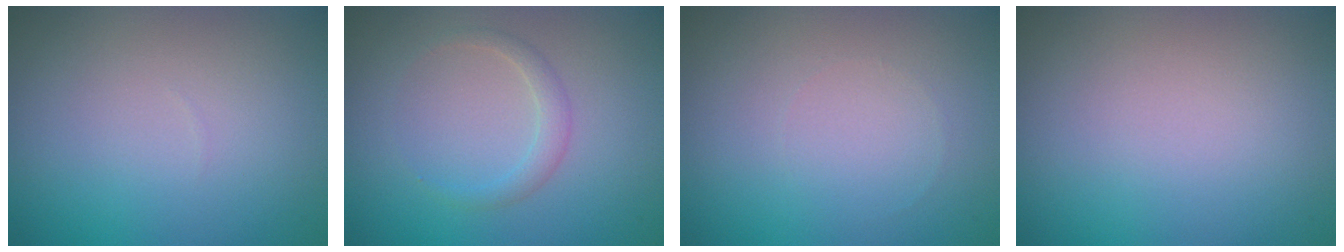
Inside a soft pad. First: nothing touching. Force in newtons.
{"total": 1.4, "press": 1.4, "slide": 0.1}
{"total": 0.0}
{"total": 0.0}